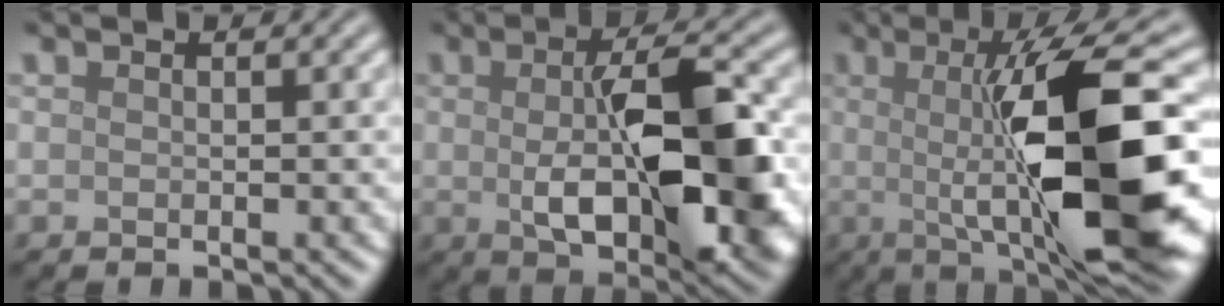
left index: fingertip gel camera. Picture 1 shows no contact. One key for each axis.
{"total": 11.3, "fx": -0.2, "fy": 4.5, "fz": 10.4, "tx": -0.167, "ty": -0.008, "tz": 0.002}
{"total": 13.7, "fx": 0.3, "fy": 3.3, "fz": 13.3, "tx": -0.183, "ty": -0.006, "tz": 0.002}